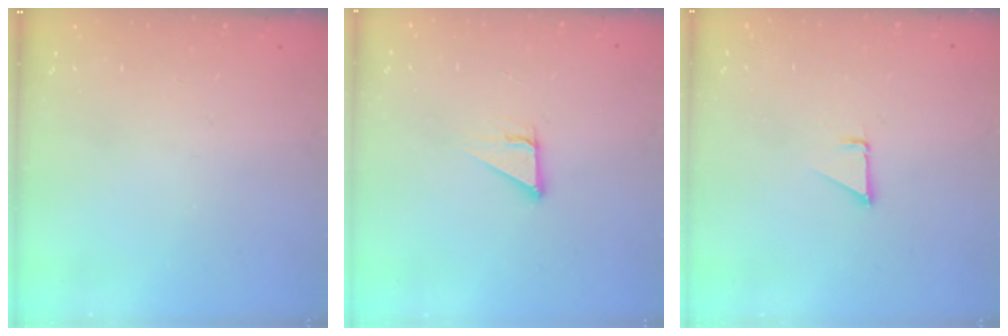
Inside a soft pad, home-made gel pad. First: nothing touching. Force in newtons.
{"total": 3.6, "press": 3.6, "slide": 0.1}
{"total": 1.3, "press": 1.3, "slide": 0.1}